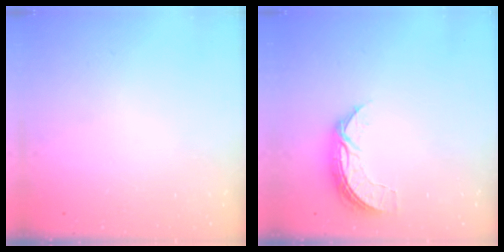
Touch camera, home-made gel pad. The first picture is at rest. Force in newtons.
{"total": 7.2, "press": 7.2, "slide": 0.6}